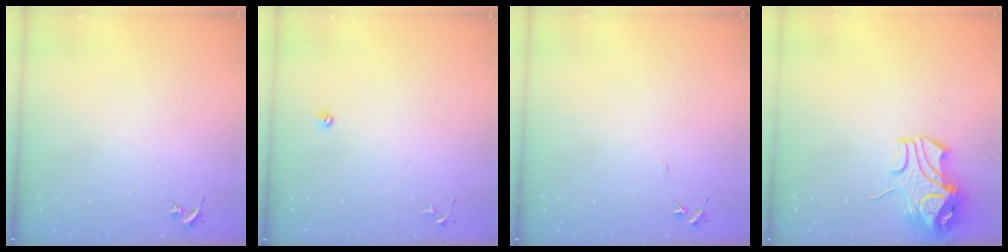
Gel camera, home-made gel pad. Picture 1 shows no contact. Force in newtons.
{"total": 3.4, "press": 3.3, "slide": 0.7}
{"total": 4.0, "press": 4.0, "slide": 0.5}
{"total": 10.5, "press": 10.3, "slide": 1.7}